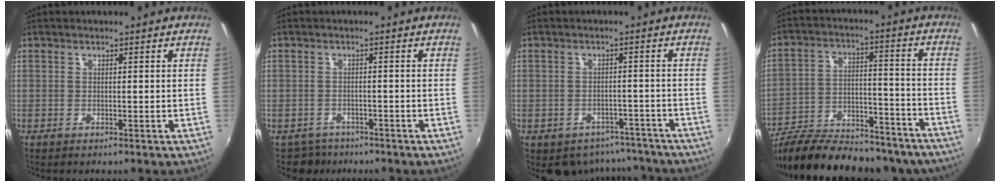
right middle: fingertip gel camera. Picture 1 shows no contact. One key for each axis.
{"total": 3.5, "fx": -2.7, "fy": 2.2, "fz": -0.2, "tx": -0.009, "ty": 0.000, "tz": -0.044}
{"total": 9.4, "fx": -7.2, "fy": 5.6, "fz": 2.6, "tx": -0.062, "ty": 0.005, "tz": -0.082}
{"total": 28.2, "fx": -23.6, "fy": 9.2, "fz": 12.4, "tx": -0.225, "ty": -0.001, "tz": -0.324}